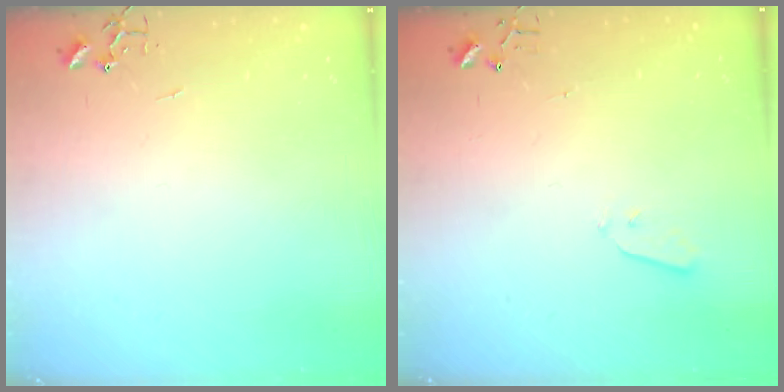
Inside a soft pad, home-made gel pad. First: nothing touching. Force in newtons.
{"total": 2.9, "press": 2.8, "slide": 0.8}